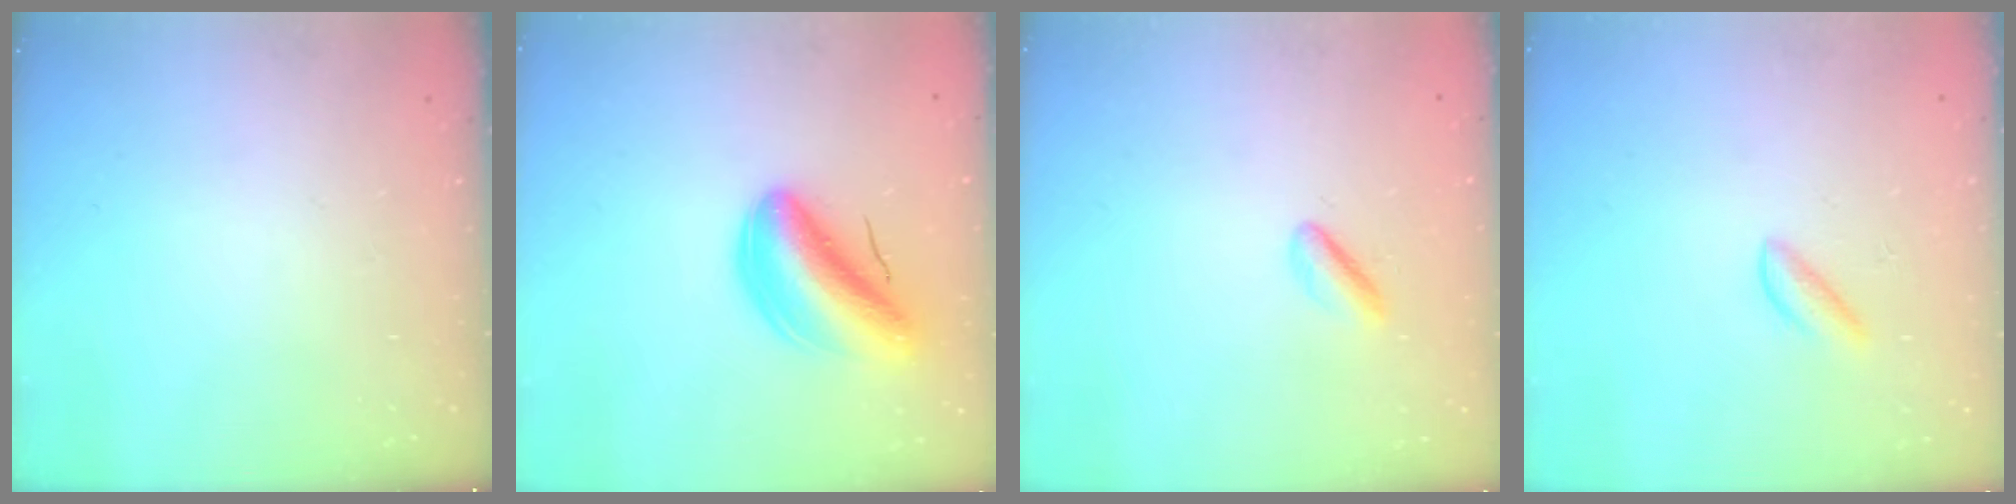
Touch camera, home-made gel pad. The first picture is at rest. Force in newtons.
{"total": 11.2, "press": 10.6, "slide": 3.6}
{"total": 2.2, "press": 1.8, "slide": 1.2}
{"total": 2.9, "press": 2.9, "slide": 0.3}